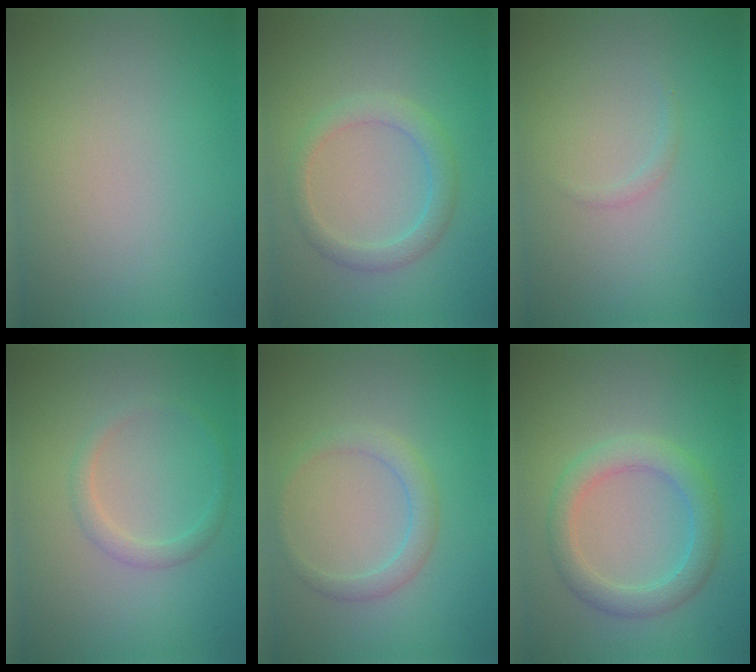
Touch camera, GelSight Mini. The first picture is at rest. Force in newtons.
{"total": 2.4, "press": 2.4, "slide": 0.1}
{"total": 0.5, "press": 0.5, "slide": 0.1}
{"total": 1.6, "press": 1.6, "slide": 0.1}
{"total": 1.9, "press": 1.9, "slide": 0.1}
{"total": 3.4, "press": 3.4, "slide": 0.0}